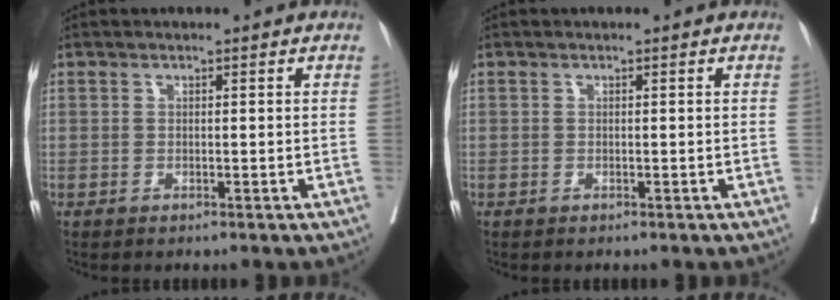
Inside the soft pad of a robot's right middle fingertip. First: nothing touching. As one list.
[{"total": 0.0}]